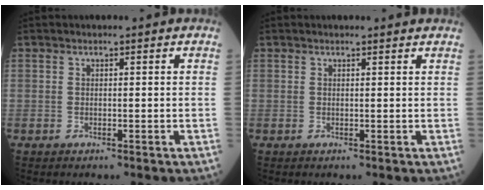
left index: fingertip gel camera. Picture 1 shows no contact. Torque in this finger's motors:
{"motor_torque": [0.32, -0.80, -0.45, 0.00]}